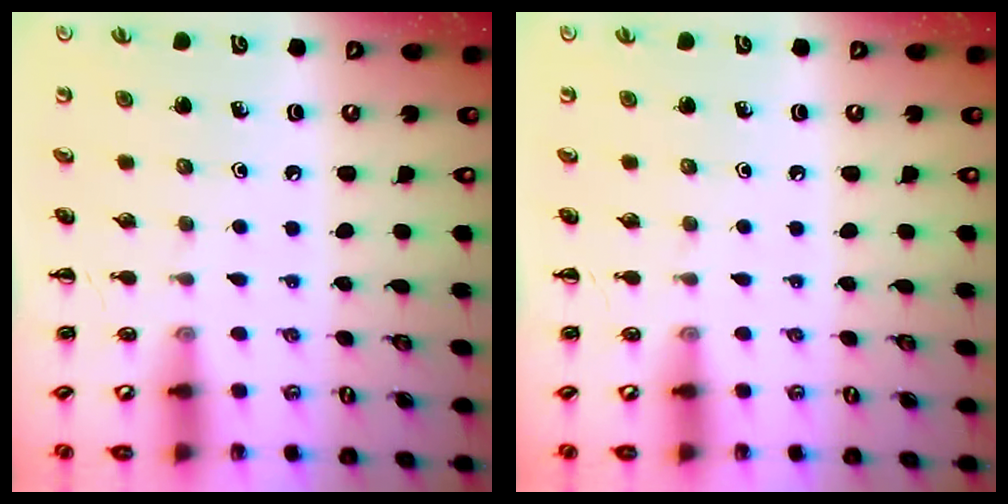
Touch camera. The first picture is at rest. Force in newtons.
{"total": 0.0}